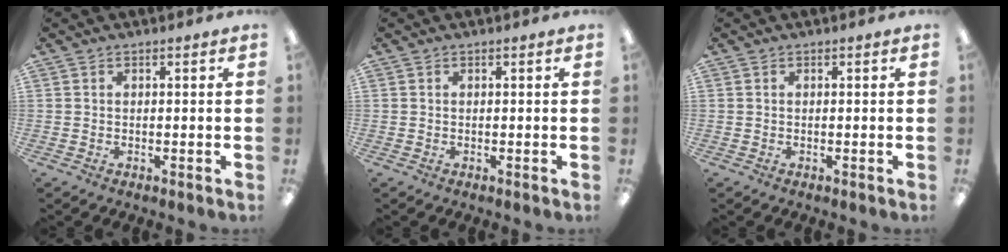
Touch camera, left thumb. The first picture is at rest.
{"total": 0.0}
{"total": 0.0}